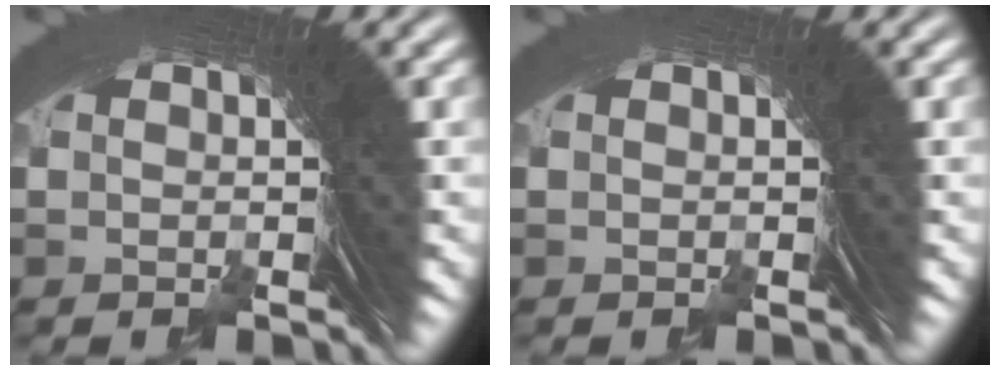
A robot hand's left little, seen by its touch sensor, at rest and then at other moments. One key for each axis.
{"total": 0.0}